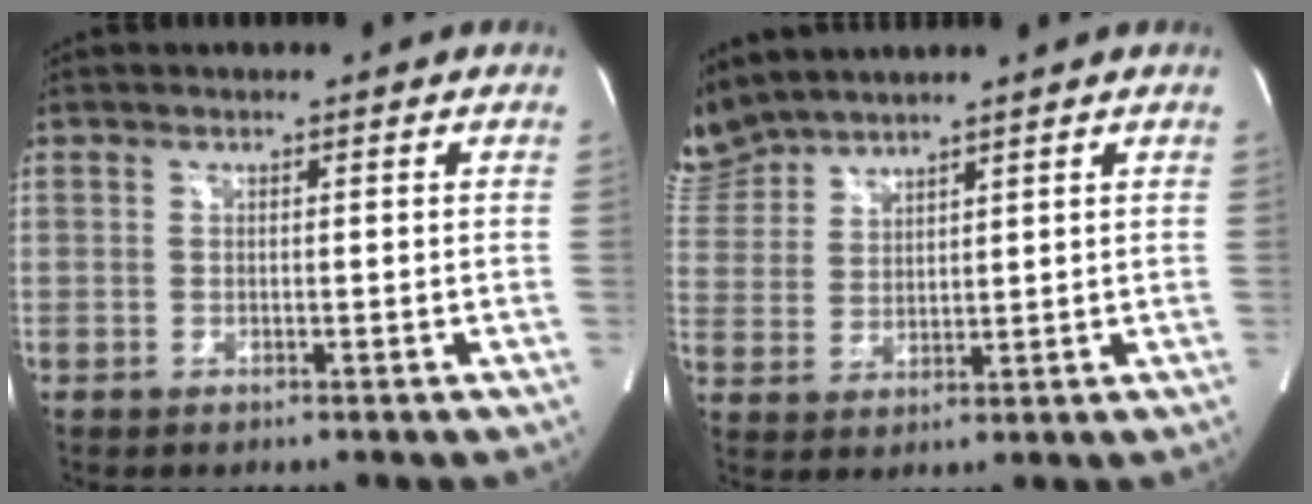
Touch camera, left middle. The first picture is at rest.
{"total": 7.7, "force": [7.6, 1.1, 1.0], "torque": [-0.044, 0.019, 0.167]}